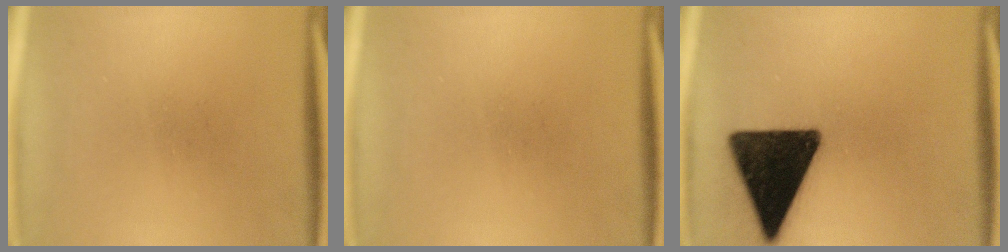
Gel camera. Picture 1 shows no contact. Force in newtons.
{"total": 0.0}
{"total": 17.5}